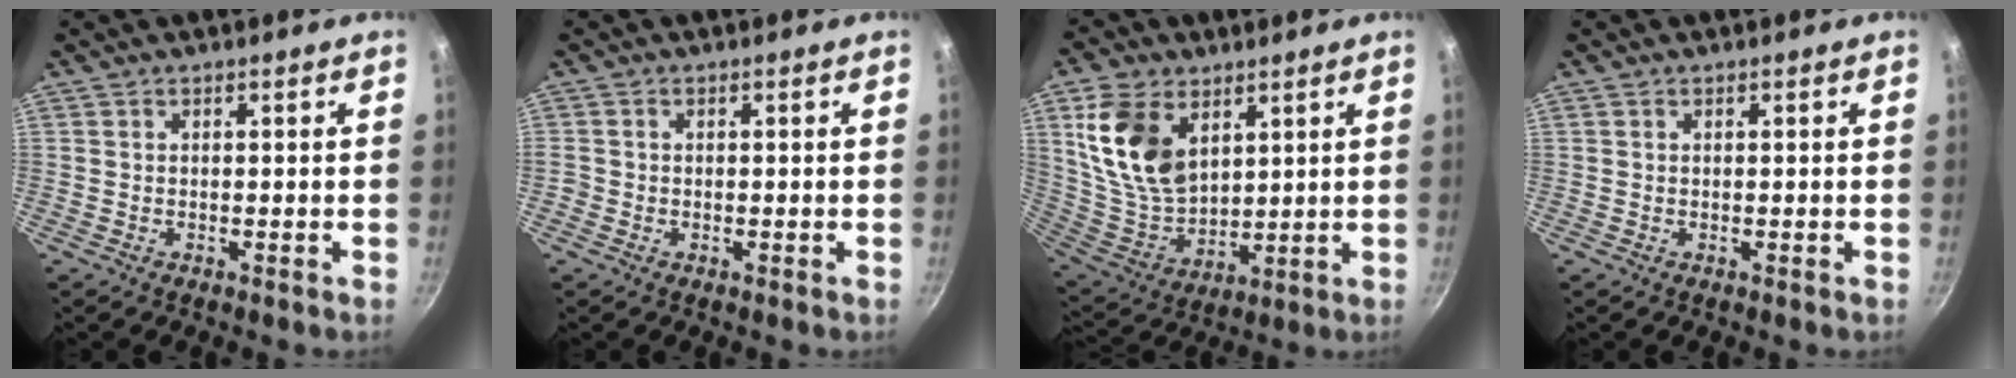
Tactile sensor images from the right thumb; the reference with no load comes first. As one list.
[{"total": 1.3, "force": [-0.4, 1.1, 0.4], "torque": [-0.006, 0.000, -0.010]}, {"total": 16.2, "force": [6.3, 10.5, 10.6], "torque": [-0.184, -0.031, 0.137]}, {"total": 0.0}]